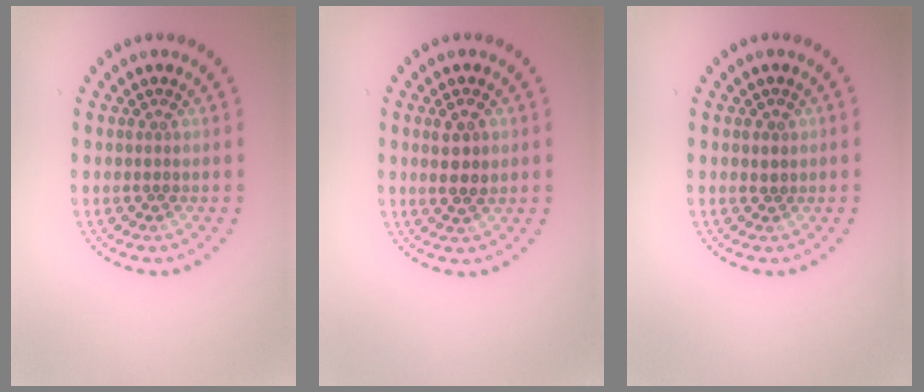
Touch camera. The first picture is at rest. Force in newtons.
{"total": 2.4, "press": 2.3, "slide": 0.6}
{"total": 0.7, "press": 0.5, "slide": 0.5}